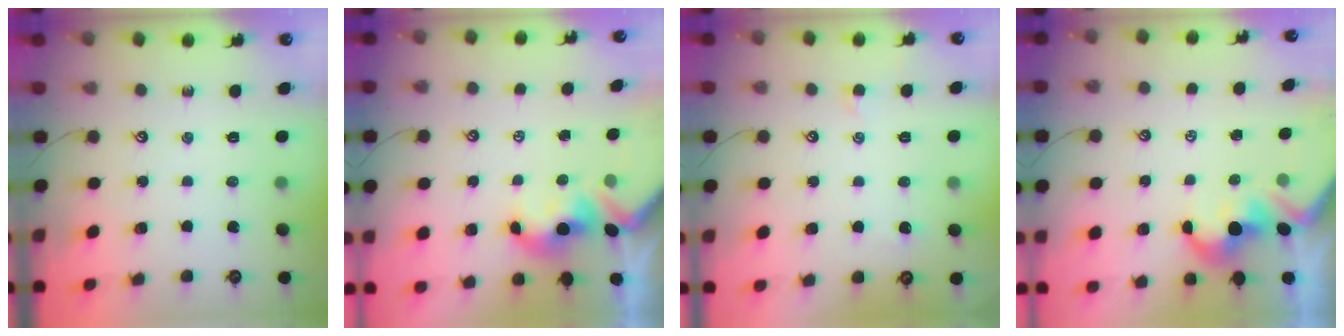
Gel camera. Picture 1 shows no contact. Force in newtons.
{"total": 1.5, "press": 1.3, "slide": 0.7}
{"total": 2.0, "press": 2.0, "slide": 0.3}
{"total": 1.7, "press": 1.4, "slide": 1.0}